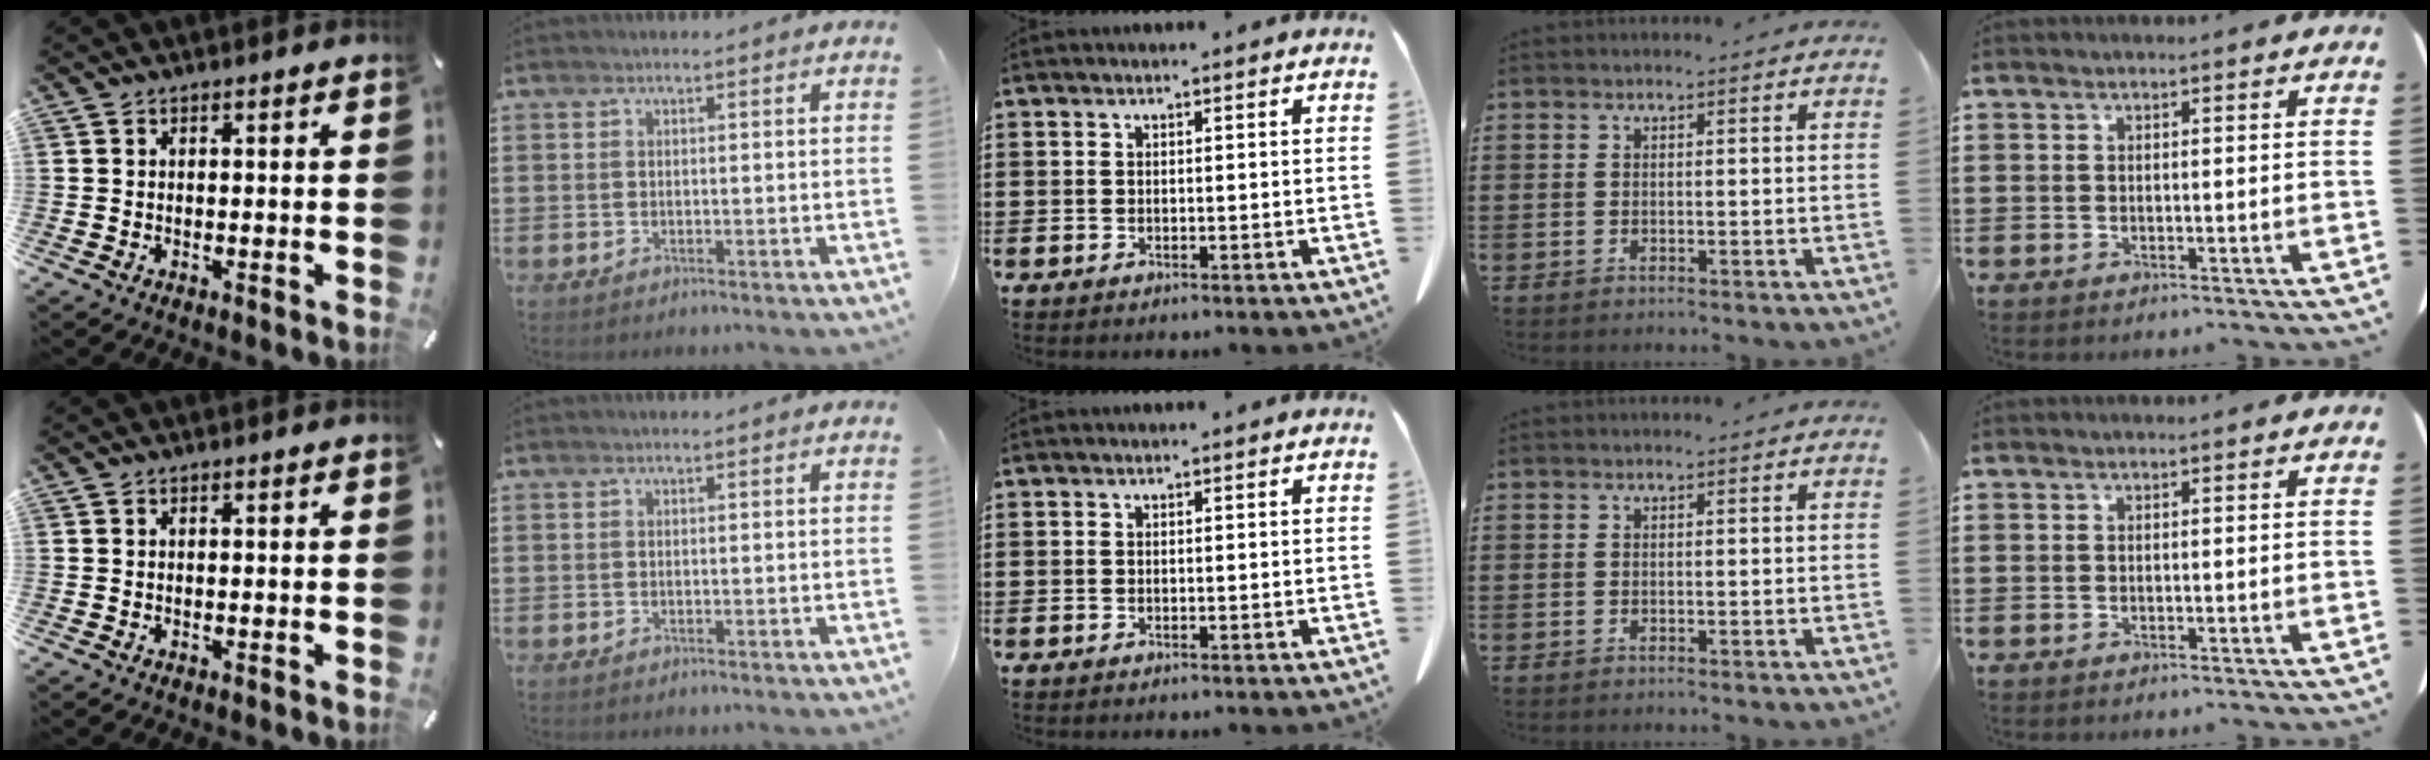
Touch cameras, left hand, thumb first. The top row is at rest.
{}